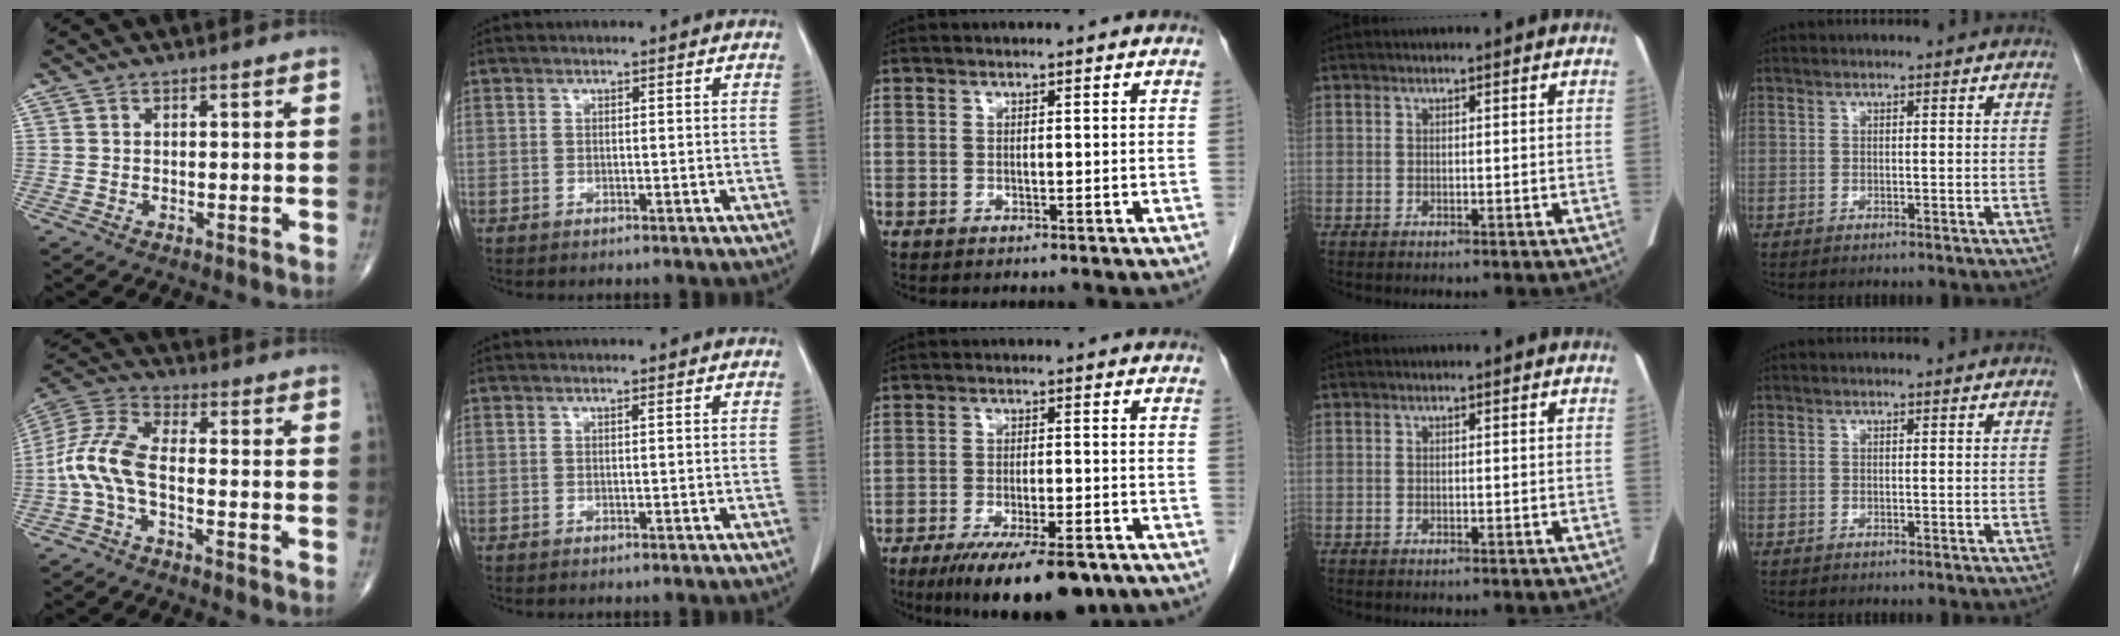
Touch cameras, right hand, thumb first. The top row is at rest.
{"thumb": {"total": 9.6, "force": [-2.5, 4.0, 8.4], "torque": [-0.189, 0.034, -0.062]}, "middle": {"total": 13.3, "force": [-9.5, 3.1, 8.7], "torque": [-0.120, -0.020, -0.145]}}